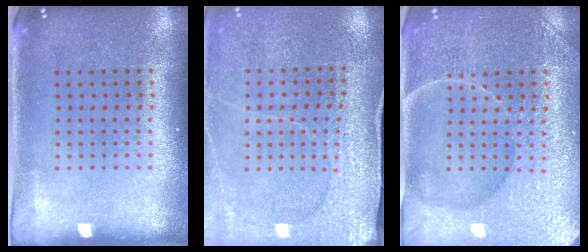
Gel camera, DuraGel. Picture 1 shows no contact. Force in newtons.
{"total": 3.0, "press": 3.0, "slide": 0.2}
{"total": 4.6, "press": 4.4, "slide": 1.1}